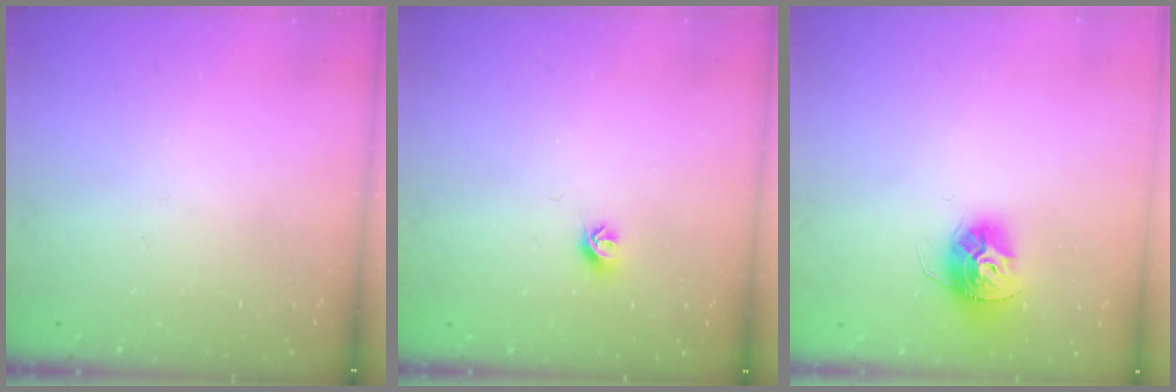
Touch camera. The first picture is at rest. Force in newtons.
{"total": 6.0, "press": 5.9, "slide": 0.7}
{"total": 11.3, "press": 11.3, "slide": 0.7}